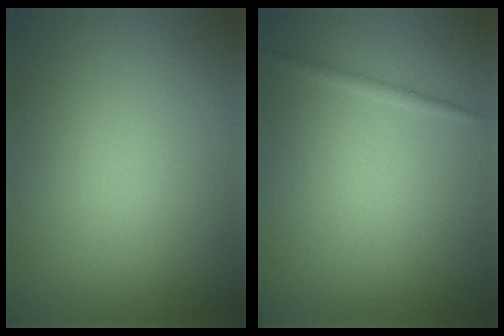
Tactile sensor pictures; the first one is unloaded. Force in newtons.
{"total": 0.8, "press": 0.8, "slide": 0.1}